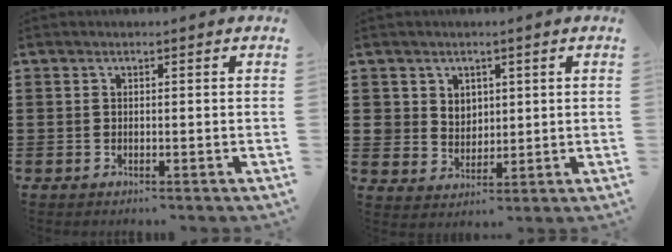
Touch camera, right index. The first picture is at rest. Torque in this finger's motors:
{"motor_torque": [-0.06, 0.15, 0.02, 0.01]}